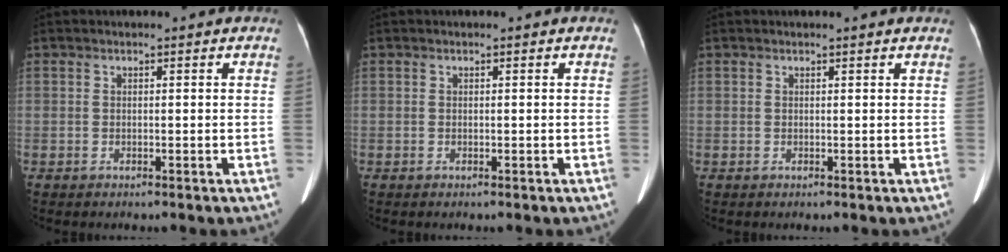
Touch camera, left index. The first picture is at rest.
{"total": 0.0}
{"total": 1.0, "force": [0.9, -0.1, 0.4], "torque": [-0.012, 0.003, 0.011]}